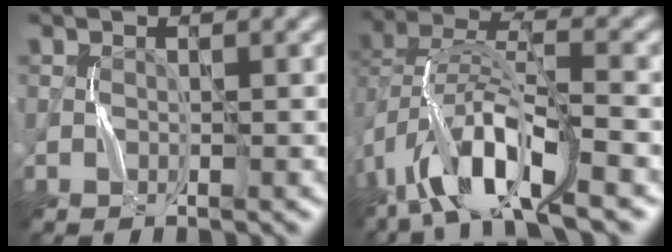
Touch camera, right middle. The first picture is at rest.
{"total": 10.0, "force": [-5.5, 3.6, 7.5], "torque": [-0.140, 0.010, -0.112]}